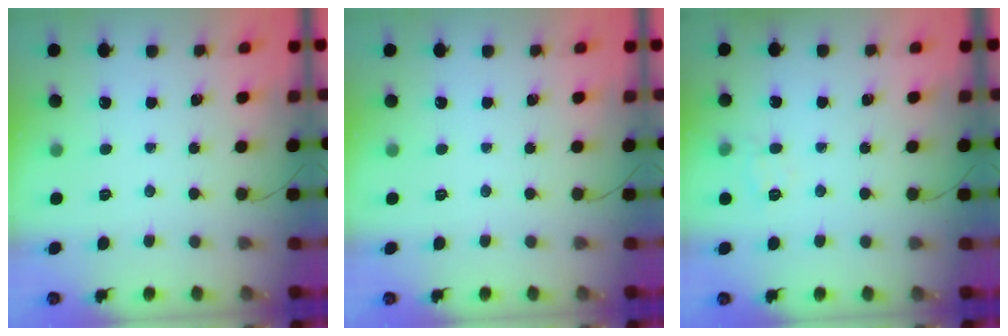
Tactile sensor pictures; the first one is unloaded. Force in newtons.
{"total": 0.0}
{"total": 6.1, "press": 6.0, "slide": 1.1}